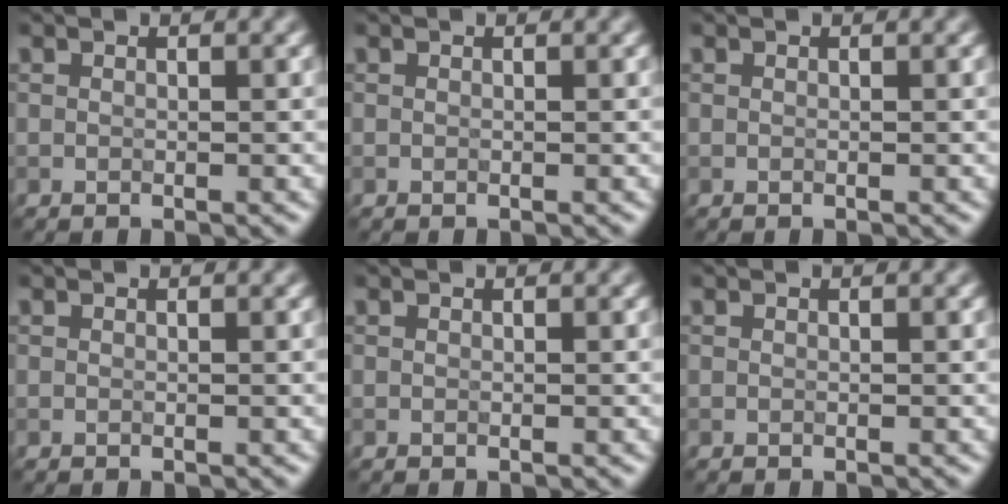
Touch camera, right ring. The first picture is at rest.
{"total": 0.0}
{"total": 0.0}
{"total": 0.0}
{"total": 0.0}
{"total": 0.0}